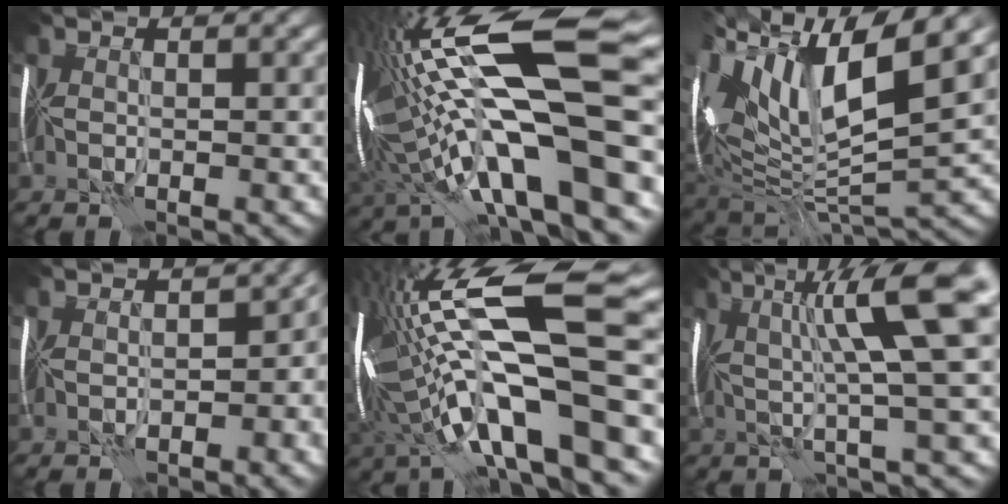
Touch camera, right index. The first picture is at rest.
{"total": 20.4, "force": [1.5, 6.8, 19.2], "torque": [-0.338, -0.010, 0.030]}
{"total": 14.2, "force": [5.8, 5.7, 11.7], "torque": [-0.230, 0.021, 0.100]}
{"total": 7.5, "force": [-1.6, 4.6, 5.6], "torque": [-0.009, 0.009, -0.019]}
{"total": 18.7, "force": [-0.2, 6.0, 17.8], "torque": [-0.319, 0.009, -0.005]}
{"total": 9.3, "force": [2.1, 1.2, 9.0], "torque": [-0.135, 0.014, 0.033]}